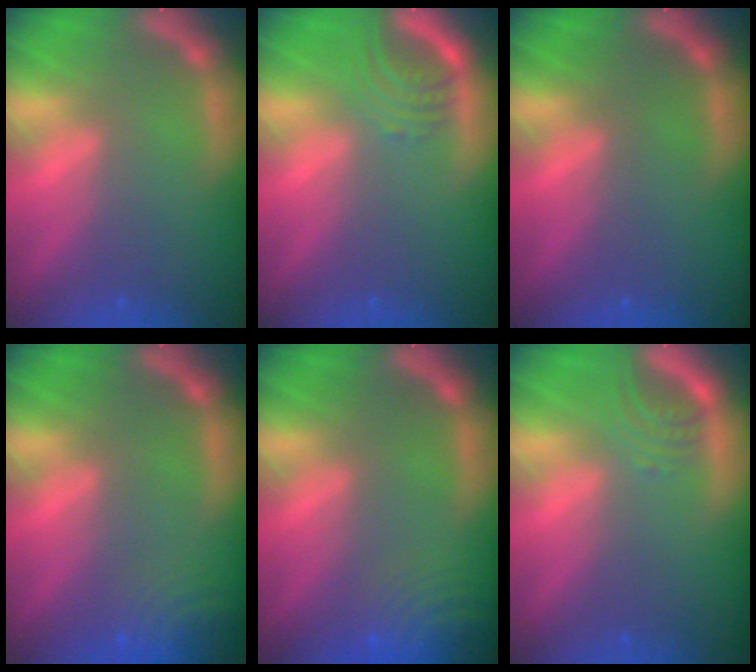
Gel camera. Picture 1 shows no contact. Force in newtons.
{"total": 3.5}
{"total": 0.0}
{"total": 5.6}
{"total": 9.5}
{"total": 2.5}